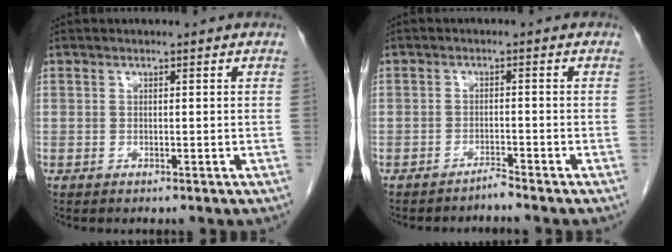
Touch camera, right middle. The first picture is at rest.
{"total": 1.5, "force": [-1.4, -0.4, 0.0], "torque": [0.008, -0.002, -0.021]}